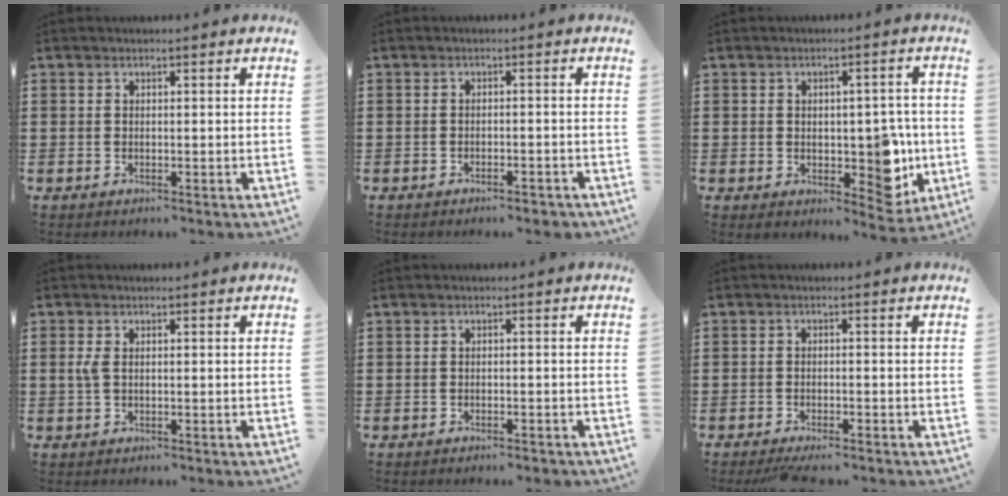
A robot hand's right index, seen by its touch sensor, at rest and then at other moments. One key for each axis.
{"total": 1.7, "fx": -1.5, "fy": 0.0, "fz": 0.8, "tx": -0.018, "ty": -0.003, "tz": -0.028}
{"total": 7.5, "fx": -0.6, "fy": 4.7, "fz": 5.7, "tx": -0.061, "ty": -0.001, "tz": -0.010}
{"total": 1.9, "fx": 0.1, "fy": 0.9, "fz": 1.7, "tx": -0.050, "ty": 0.000, "tz": -0.004}
{"total": 0.9, "fx": -0.8, "fy": 0.0, "fz": 0.5, "tx": -0.014, "ty": -0.006, "tz": -0.013}
{"total": 1.7, "fx": -1.5, "fy": 0.0, "fz": 0.7, "tx": -0.012, "ty": -0.002, "tz": -0.028}